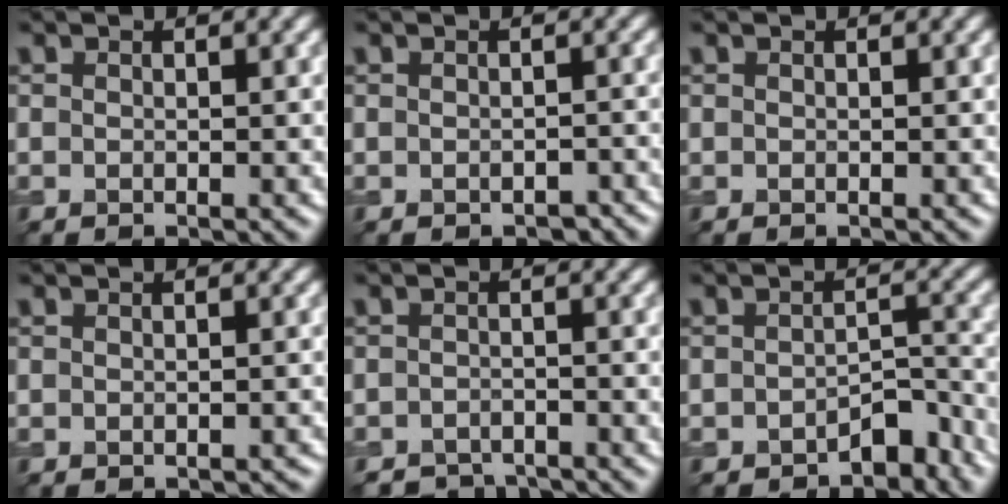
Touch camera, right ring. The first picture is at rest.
{"total": 1.3, "force": [-0.9, 0.8, 0.5], "torque": [-0.004, -0.006, -0.011]}
{"total": 0.0}
{"total": 0.6, "force": [-0.5, 0.3, 0.0], "torque": [-0.001, -0.007, -0.007]}
{"total": 3.1, "force": [-2.9, 0.9, 0.1], "torque": [0.007, -0.001, -0.051]}
{"total": 3.3, "force": [-2.5, 1.5, 1.6], "torque": [-0.012, 0.007, -0.034]}